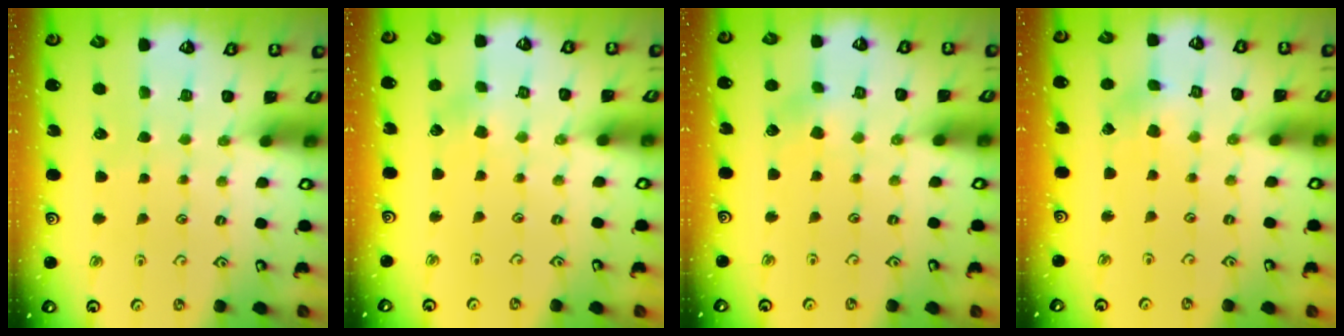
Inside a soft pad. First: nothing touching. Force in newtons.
{"total": 2.3, "press": 2.3, "slide": 0.4}
{"total": 2.5, "press": 2.4, "slide": 0.6}
{"total": 2.0, "press": 2.0, "slide": 0.1}